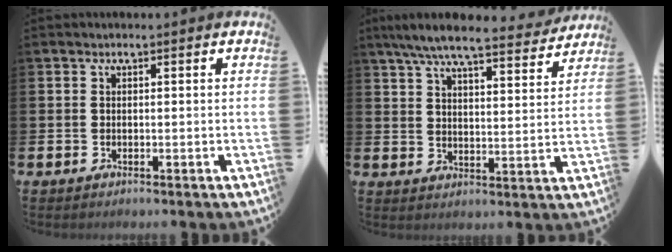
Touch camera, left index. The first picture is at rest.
{"total": 8.0, "force": [7.2, 1.1, 3.3], "torque": [-0.079, -0.042, 0.124]}